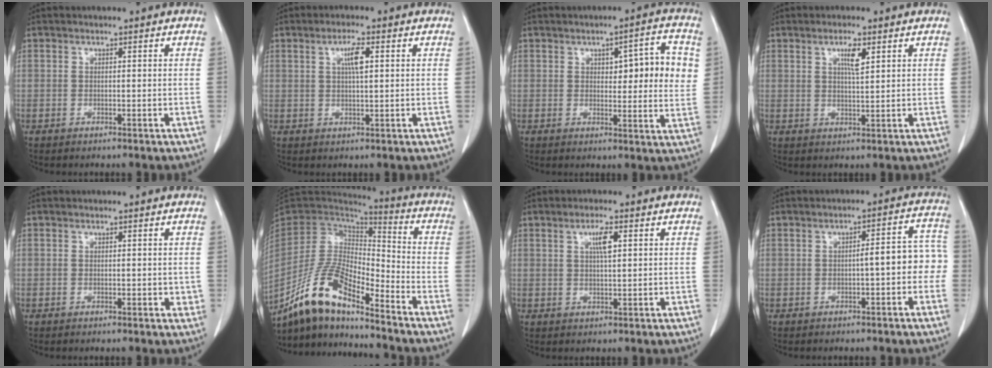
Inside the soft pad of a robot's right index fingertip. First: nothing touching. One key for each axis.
{"total": 3.5, "fx": 1.1, "fy": 0.4, "fz": 3.3, "tx": -0.061, "ty": 0.002, "tz": 0.019}
{"total": 9.3, "fx": 2.3, "fy": 2.7, "fz": 8.6, "tx": -0.103, "ty": 0.010, "tz": 0.029}
{"total": 3.3, "fx": 1.6, "fy": 0.4, "fz": 2.9, "tx": -0.052, "ty": -0.002, "tz": 0.027}
{"total": 1.3, "fx": 0.0, "fy": 0.7, "fz": 1.0, "tx": -0.011, "ty": 0.000, "tz": 0.002}
{"total": 14.9, "fx": -11.9, "fy": 2.9, "fz": 8.4, "tx": -0.170, "ty": 0.006, "tz": -0.223}
{"total": 3.2, "fx": 1.2, "fy": 0.4, "fz": 3.0, "tx": -0.055, "ty": 0.001, "tz": 0.020}
{"total": 6.2, "fx": -1.1, "fy": 1.6, "fz": 5.9, "tx": -0.064, "ty": 0.033, "tz": -0.016}